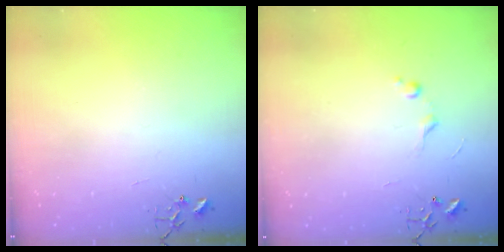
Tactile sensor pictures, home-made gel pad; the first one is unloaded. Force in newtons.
{"total": 6.8, "press": 6.7, "slide": 0.8}